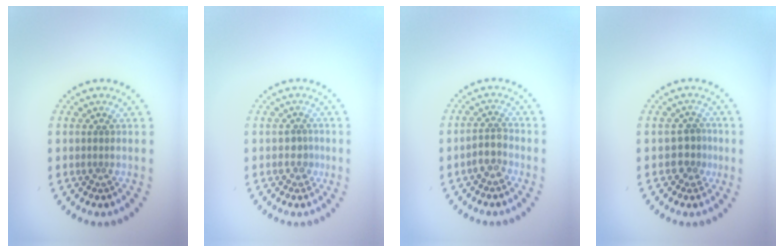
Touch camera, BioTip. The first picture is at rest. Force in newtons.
{"total": 1.2, "press": 1.0, "slide": 0.7}
{"total": 2.0, "press": 1.6, "slide": 1.1}
{"total": 2.0, "press": 1.8, "slide": 1.0}